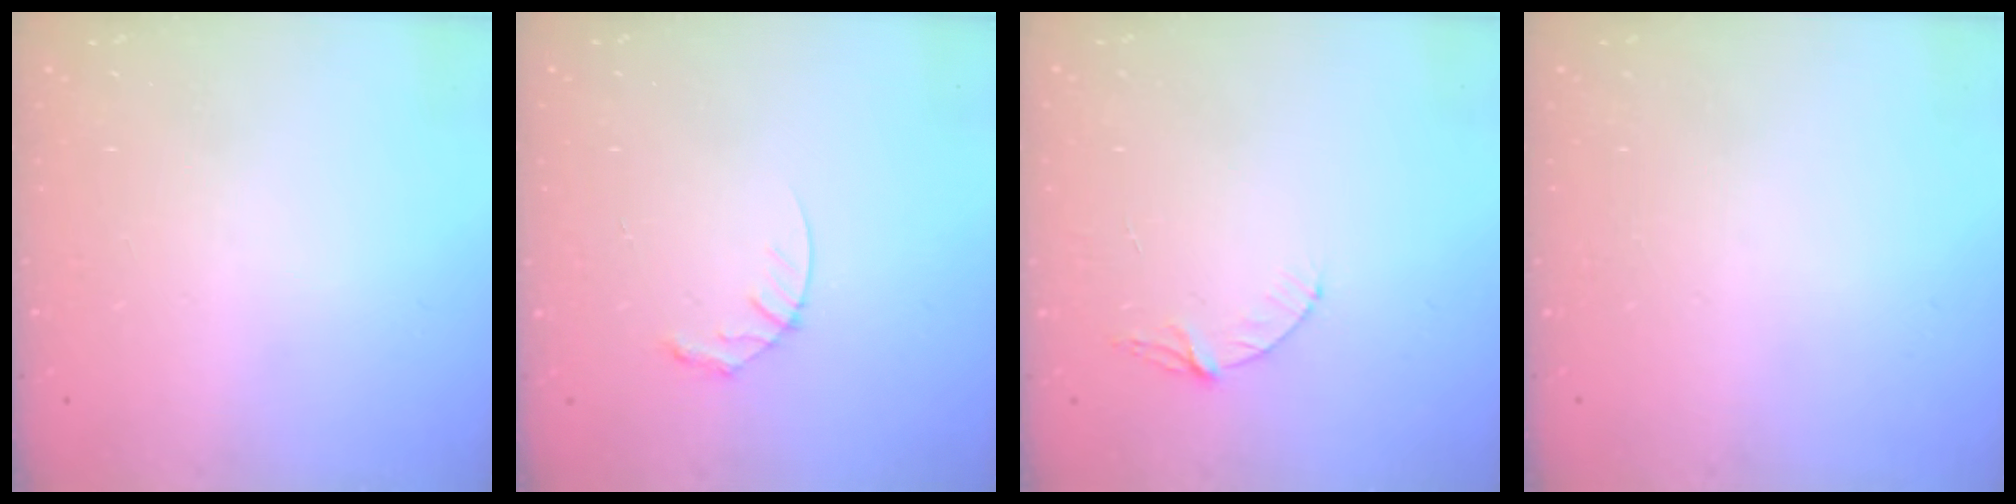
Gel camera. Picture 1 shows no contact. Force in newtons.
{"total": 4.7, "press": 4.7, "slide": 0.4}
{"total": 4.7, "press": 4.7, "slide": 0.4}
{"total": 0.0}